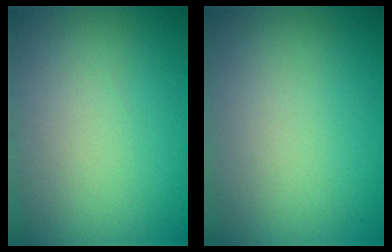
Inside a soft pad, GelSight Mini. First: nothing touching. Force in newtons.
{"total": 0.0}